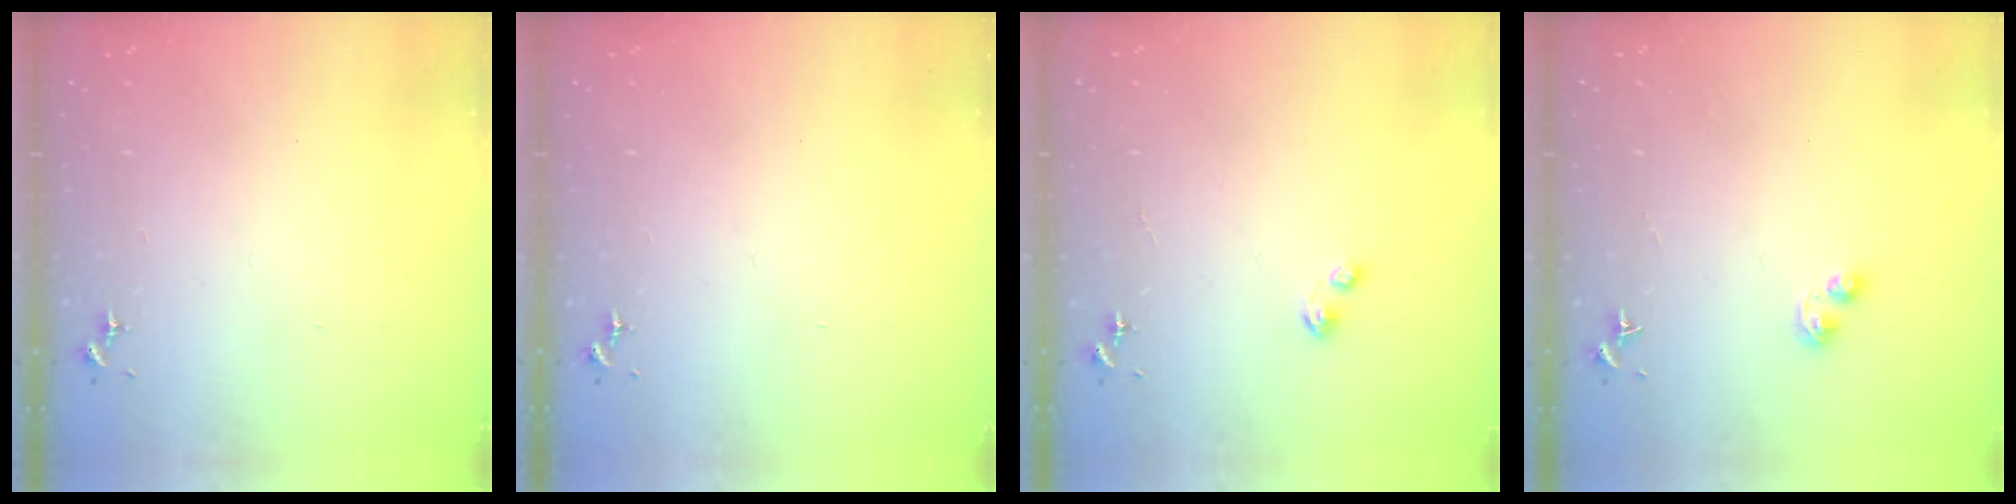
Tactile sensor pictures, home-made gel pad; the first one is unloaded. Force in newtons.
{"total": 0.0}
{"total": 2.2, "press": 2.2, "slide": 0.3}
{"total": 3.3, "press": 3.3, "slide": 0.4}